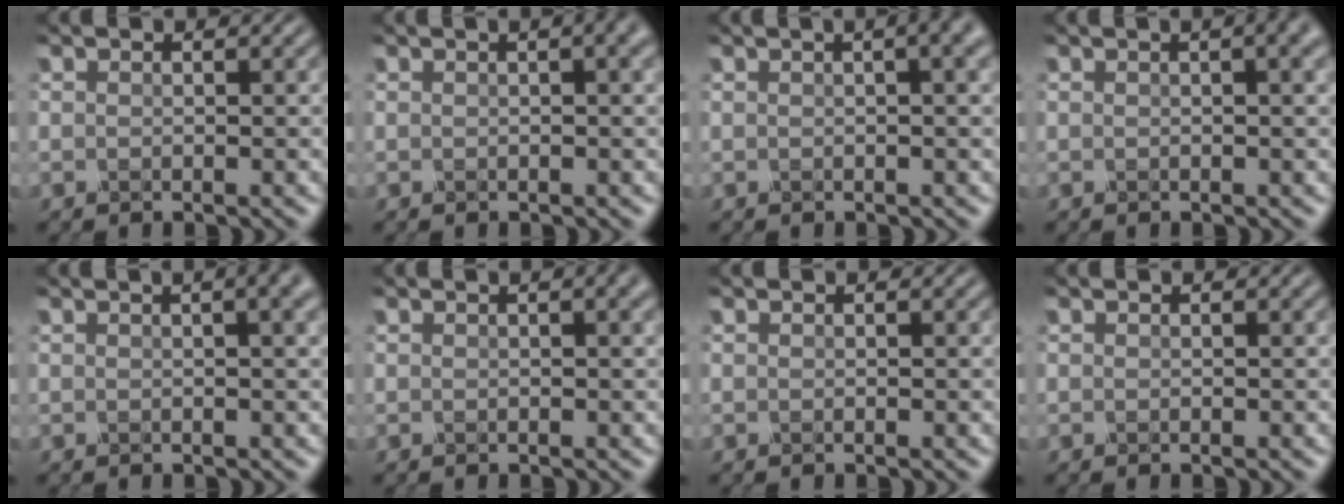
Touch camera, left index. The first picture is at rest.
{"total": 4.6, "force": [1.6, 2.0, 3.8], "torque": [-0.028, 0.019, 0.004]}
{"total": 7.1, "force": [2.6, 3.3, 5.7], "torque": [-0.027, 0.040, 0.000]}
{"total": 5.3, "force": [2.0, 2.4, 4.3], "torque": [-0.028, 0.027, 0.002]}
{"total": 6.1, "force": [2.3, 2.9, 4.9], "torque": [-0.024, 0.037, -0.005]}
{"total": 2.4, "force": [0.9, 0.7, 2.1], "torque": [-0.020, 0.008, 0.011]}
{"total": 0.0}
{"total": 0.0}